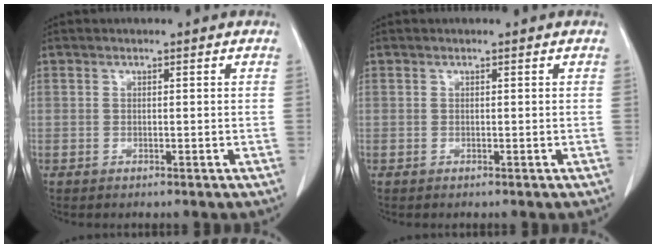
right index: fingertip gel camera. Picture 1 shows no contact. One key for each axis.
{"total": 0.0}